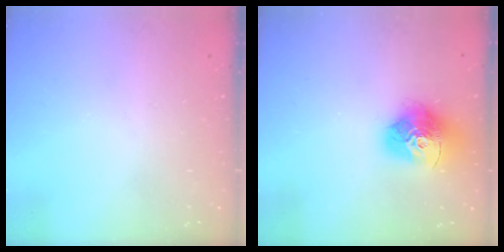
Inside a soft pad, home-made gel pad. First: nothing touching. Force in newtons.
{"total": 17.6, "press": 17.5, "slide": 1.9}